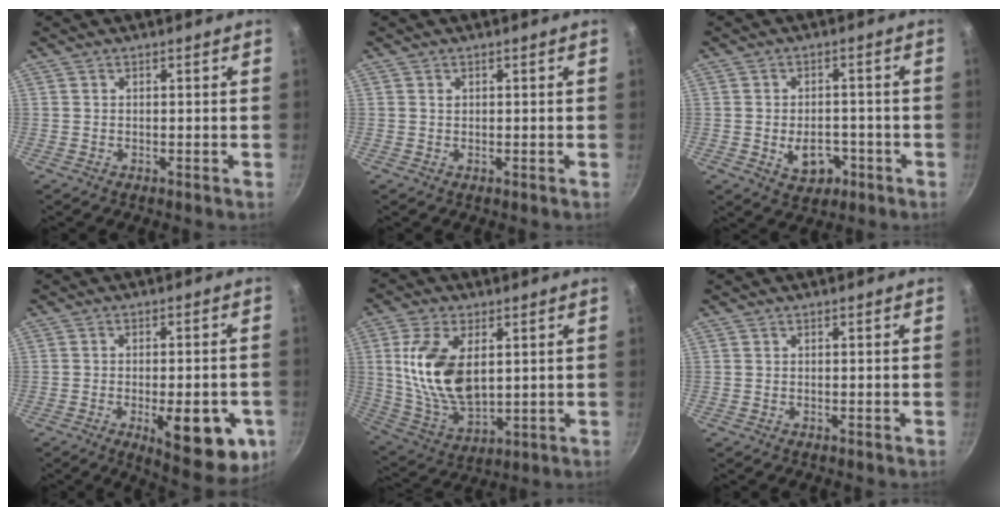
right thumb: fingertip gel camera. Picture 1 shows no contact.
{"total": 0.7, "force": [0.3, 0.6, 0.3], "torque": [-0.003, 0.001, 0.004]}
{"total": 6.8, "force": [-2.2, 4.8, 4.3], "torque": [-0.041, 0.014, -0.025]}
{"total": 15.7, "force": [-5.0, 6.1, 13.5], "torque": [-0.140, 0.000, -0.059]}
{"total": 15.6, "force": [3.2, 8.7, 12.6], "torque": [-0.233, -0.022, 0.072]}
{"total": 0.0}